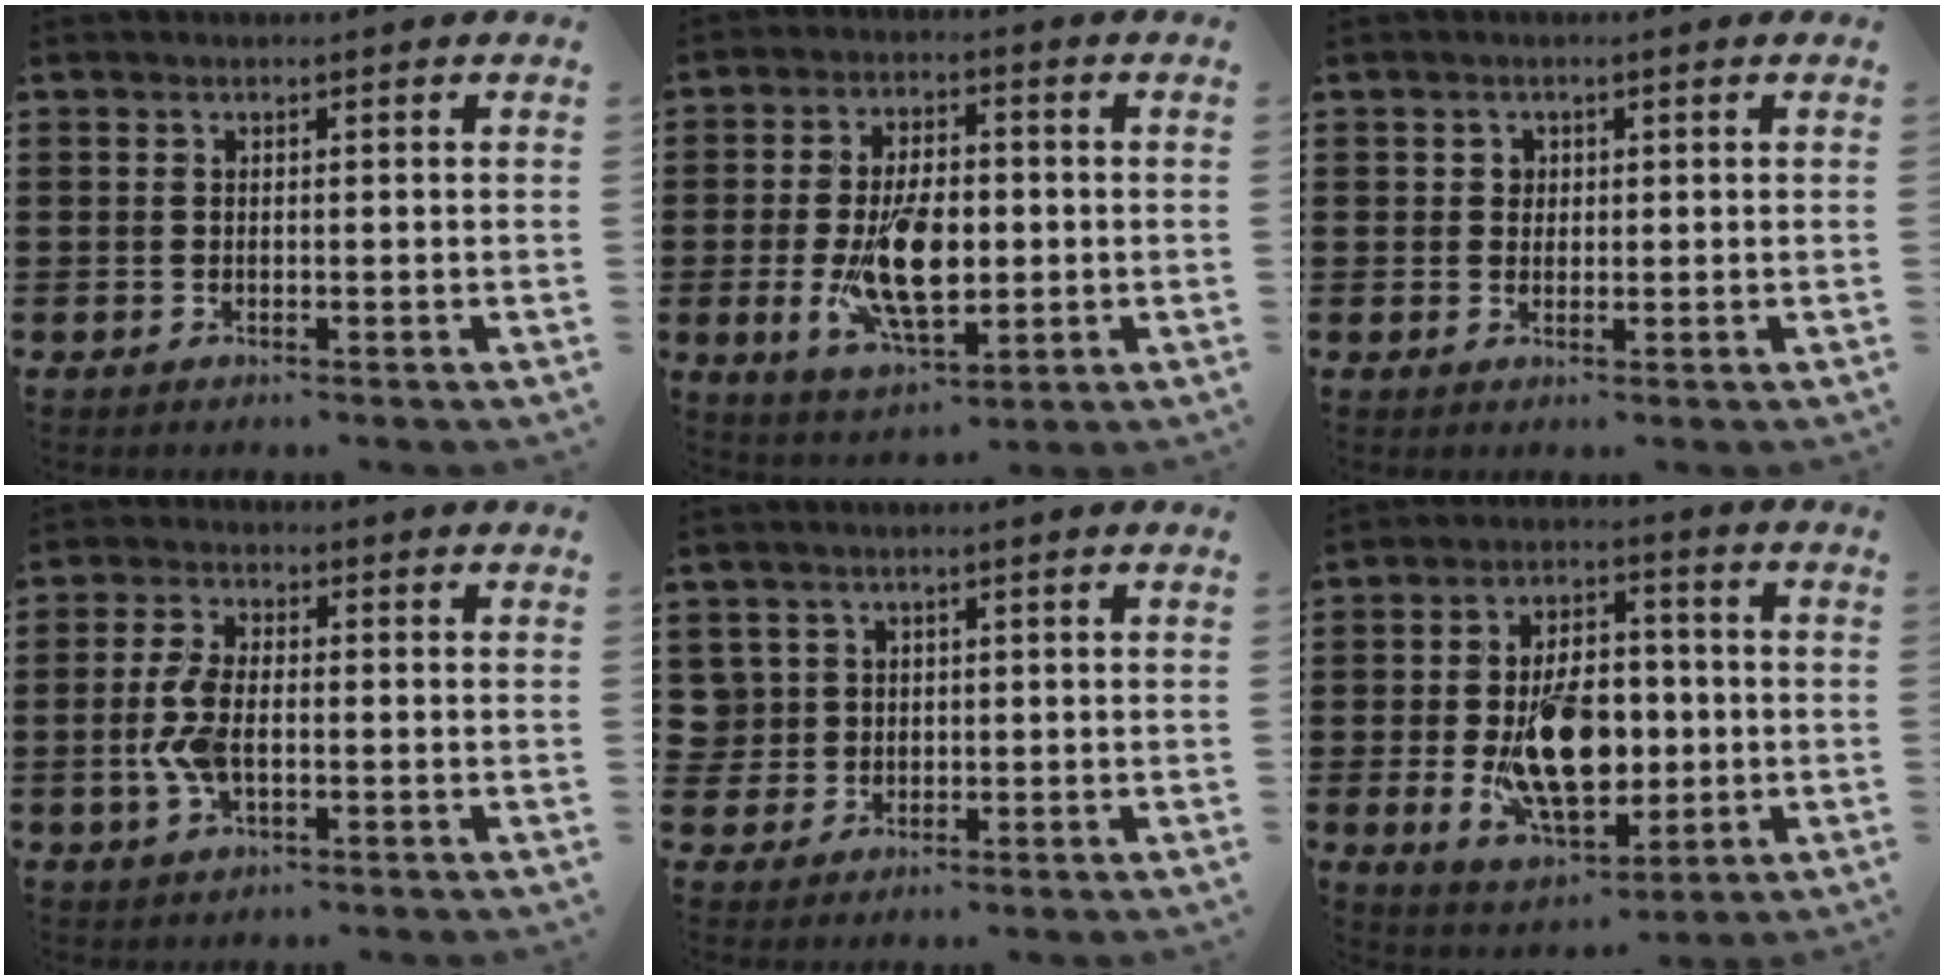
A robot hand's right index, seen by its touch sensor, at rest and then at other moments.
{"total": 11.9, "force": [-1.5, 6.0, 10.2], "torque": [-0.209, -0.008, -0.028]}
{"total": 1.4, "force": [0.4, 1.3, 0.3], "torque": [-0.010, 0.006, 0.007]}
{"total": 5.9, "force": [-0.9, 2.8, 5.1], "torque": [-0.128, -0.006, -0.025]}
{"total": 2.7, "force": [0.5, 2.7, 0.2], "torque": [-0.017, 0.011, 0.007]}
{"total": 13.9, "force": [-1.8, 8.0, 11.2], "torque": [-0.201, -0.004, -0.026]}